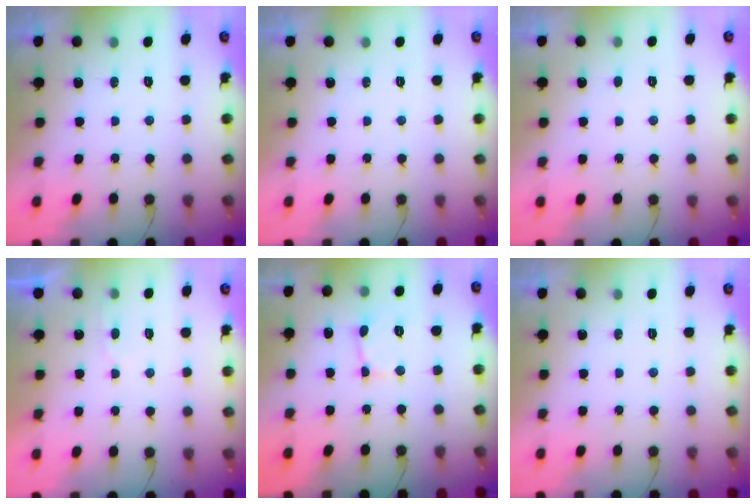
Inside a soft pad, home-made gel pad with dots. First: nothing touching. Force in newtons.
{"total": 0.0}
{"total": 2.7, "press": 2.7, "slide": 0.3}
{"total": 2.5, "press": 2.5, "slide": 0.3}
{"total": 1.8, "press": 1.7, "slide": 0.2}
{"total": 0.0}